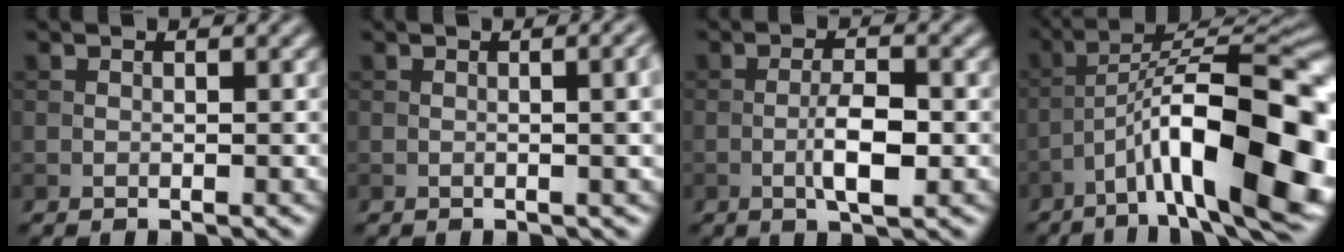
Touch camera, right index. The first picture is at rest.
{"total": 4.6, "force": [0.1, 1.9, 4.2], "torque": [-0.030, 0.011, -0.001]}
{"total": 3.8, "force": [-1.0, 1.0, 3.5], "torque": [-0.066, 0.001, -0.020]}
{"total": 16.7, "force": [-6.6, 5.6, 14.3], "torque": [-0.191, 0.022, -0.103]}